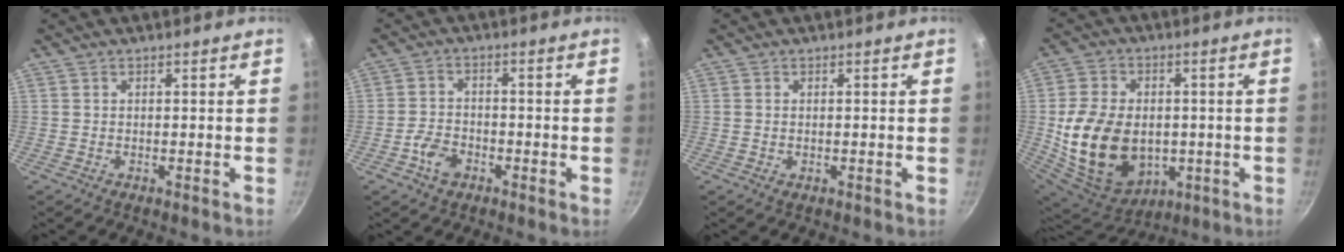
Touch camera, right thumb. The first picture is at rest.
{"total": 5.0, "force": [-2.5, 3.3, 2.7], "torque": [-0.047, 0.022, -0.050]}
{"total": 0.6, "force": [0.0, 0.4, 0.5], "torque": [-0.007, 0.000, -0.001]}
{"total": 20.1, "force": [-1.9, 14.6, 13.6], "torque": [-0.249, 0.000, -0.014]}